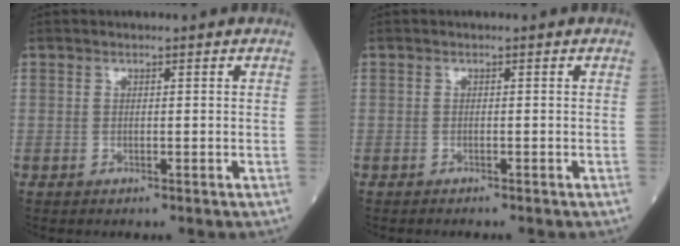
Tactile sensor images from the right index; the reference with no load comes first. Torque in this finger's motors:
{"motor_torque": [-0.13, -0.19, 0.04, 0.00]}